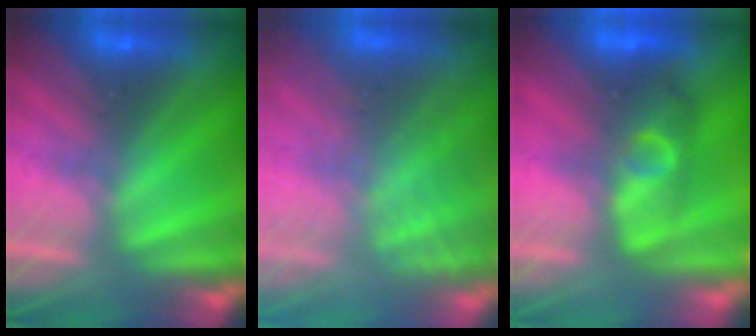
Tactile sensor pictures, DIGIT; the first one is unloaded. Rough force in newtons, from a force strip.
{"total": 8.9}
{"total": 7.3}